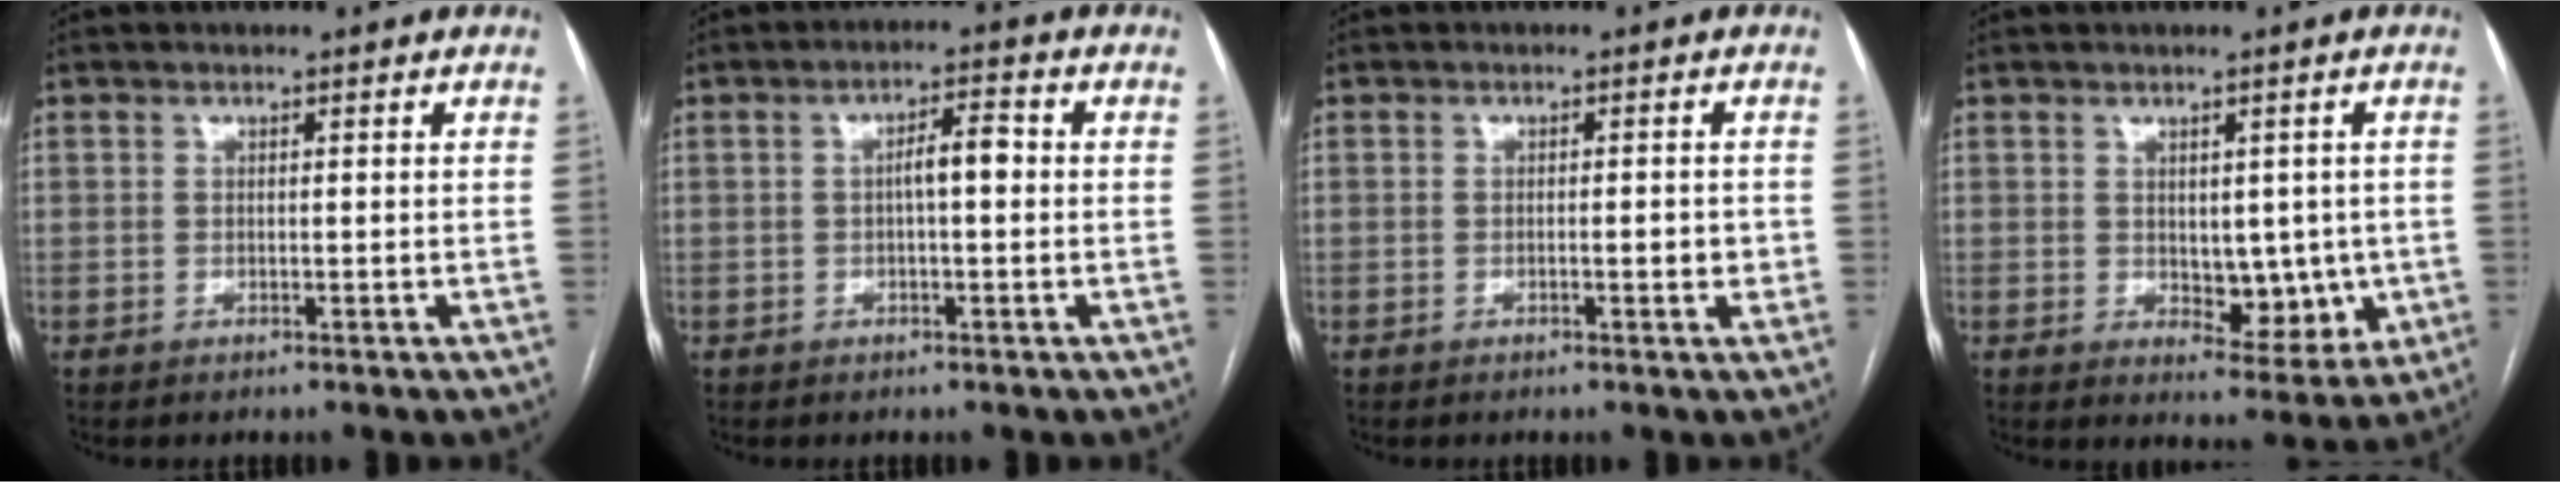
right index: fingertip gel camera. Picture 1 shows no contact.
{"total": 3.8, "force": [0.0, 0.9, 3.7], "torque": [-0.061, 0.013, 0.000]}
{"total": 2.1, "force": [-0.4, 0.6, 2.0], "torque": [-0.031, 0.001, -0.006]}
{"total": 7.0, "force": [-0.2, 4.1, 5.6], "torque": [-0.061, -0.002, 0.013]}